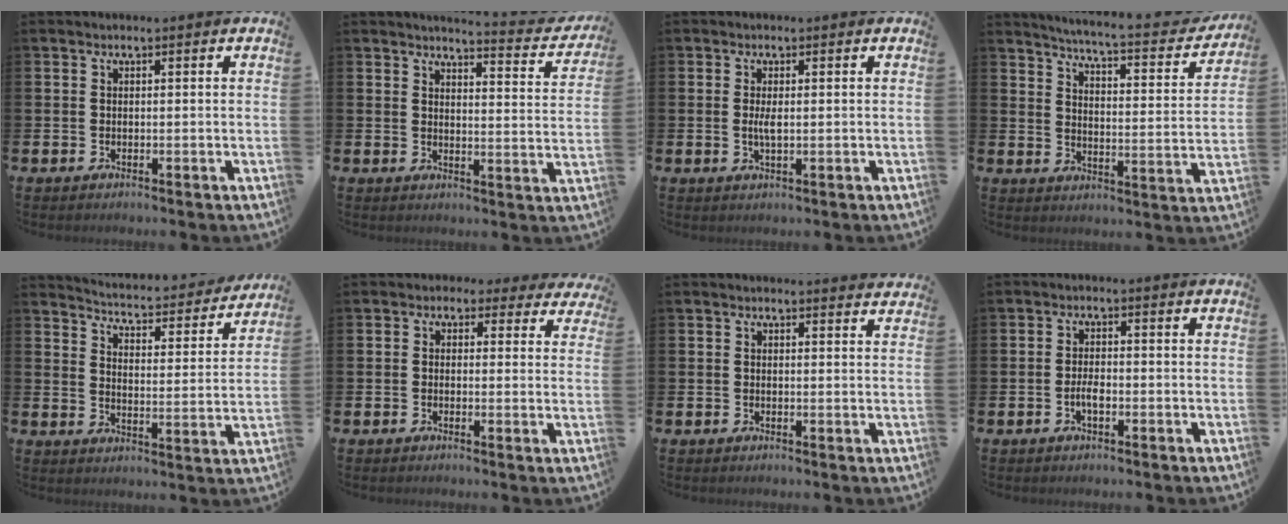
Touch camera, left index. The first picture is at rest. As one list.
[{"total": 3.8, "force": [3.7, 0.0, 0.7], "torque": [-0.017, -0.037, 0.056]}, {"total": 1.8, "force": [0.1, 0.5, 1.7], "torque": [-0.031, -0.001, 0.000]}, {"total": 4.7, "force": [4.5, 0.1, 1.5], "torque": [-0.047, -0.044, 0.065]}, {"total": 4.1, "force": [4.0, 0.5, 0.7], "torque": [-0.032, -0.042, 0.059]}, {"total": 1.9, "force": [1.0, 1.6, 0.3], "torque": [-0.008, -0.003, 0.010]}, {"total": 1.3, "force": [1.3, 0.0, -0.1], "torque": [0.008, -0.009, 0.023]}, {"total": 2.2, "force": [-0.7, 0.9, 1.9], "torque": [-0.033, 0.001, -0.015]}]